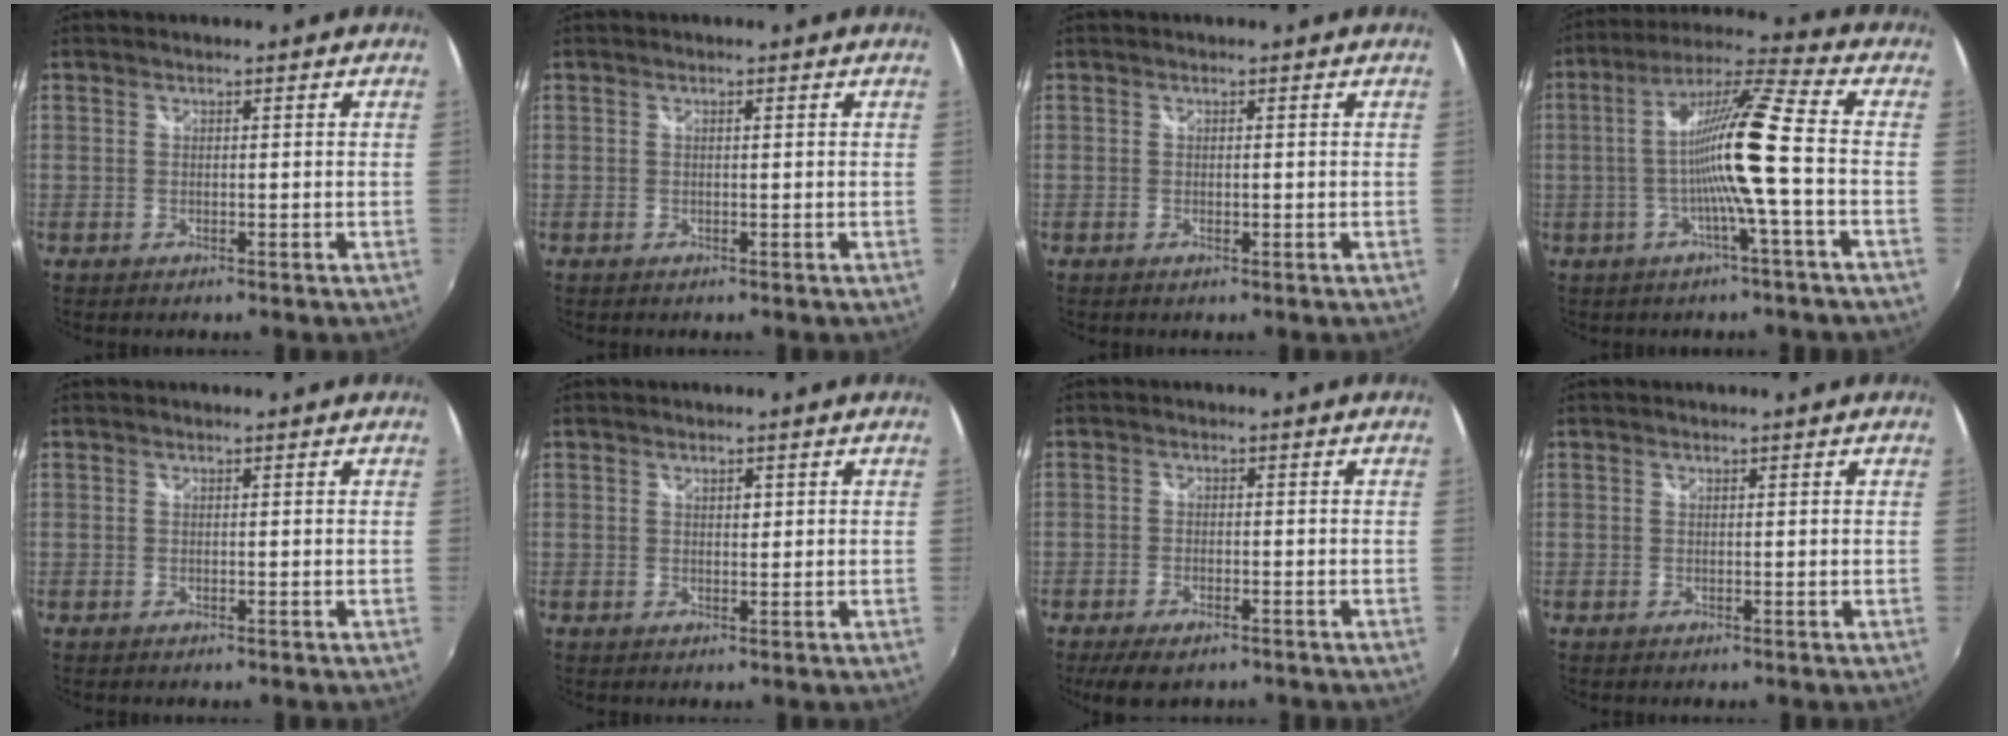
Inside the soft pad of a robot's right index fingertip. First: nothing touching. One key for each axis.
{"total": 0.6, "fx": 0.2, "fy": -0.1, "fz": 0.5, "tx": -0.010, "ty": 0.002, "tz": 0.003}
{"total": 0.6, "fx": 0.0, "fy": 0.2, "fz": 0.5, "tx": -0.008, "ty": 0.000, "tz": -0.001}
{"total": 13.1, "fx": -2.3, "fy": -1.1, "fz": 12.9, "tx": -0.231, "ty": 0.005, "tz": -0.043}
{"total": 0.0}
{"total": 1.2, "fx": 0.5, "fy": 0.7, "fz": 0.8, "tx": -0.010, "ty": 0.002, "tz": 0.009}
{"total": 6.5, "fx": -4.8, "fy": 2.6, "fz": 3.6, "tx": -0.089, "ty": -0.024, "tz": -0.080}
{"total": 0.0}